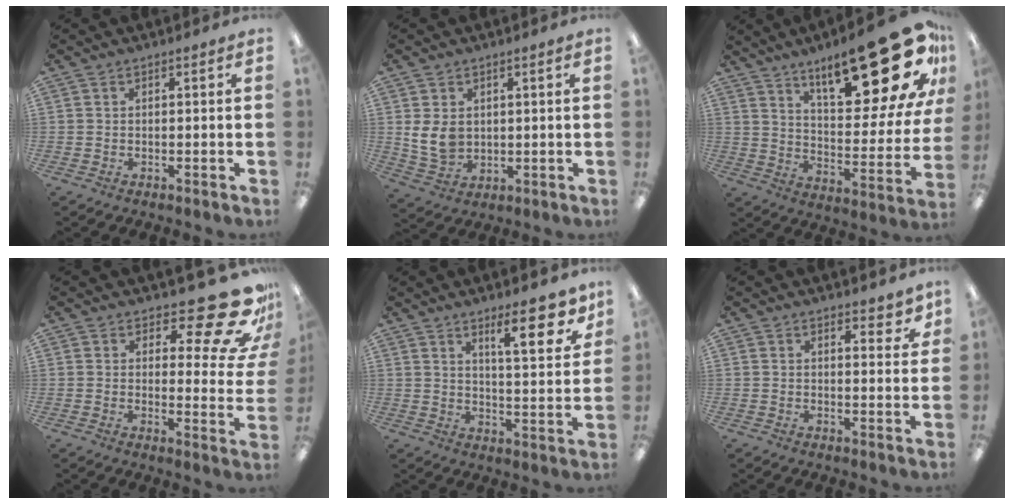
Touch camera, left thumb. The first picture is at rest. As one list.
[{"total": 7.0, "force": [1.5, 5.3, 4.2], "torque": [-0.103, -0.002, 0.027]}, {"total": 27.4, "force": [17.5, 8.9, 19.1], "torque": [-0.257, -0.113, 0.285]}, {"total": 16.5, "force": [11.5, 5.2, 10.6], "torque": [-0.134, -0.089, 0.190]}, {"total": 14.0, "force": [8.8, 4.3, 9.9], "torque": [-0.122, -0.049, 0.135]}, {"total": 4.0, "force": [3.0, 1.5, 2.1], "torque": [-0.015, -0.020, 0.048]}]